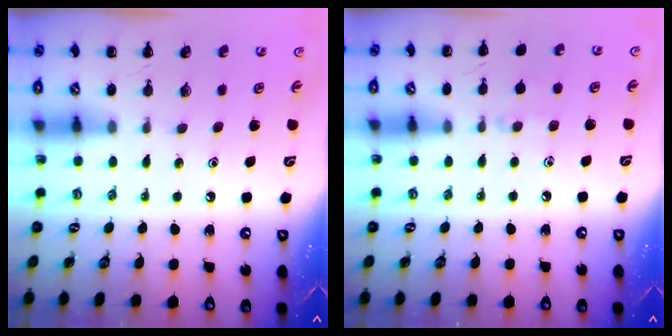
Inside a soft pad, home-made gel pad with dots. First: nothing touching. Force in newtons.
{"total": 3.9, "press": 3.6, "slide": 1.5}